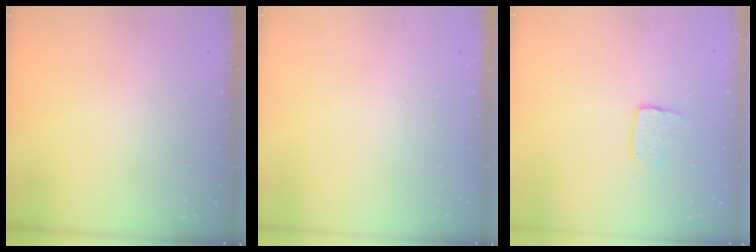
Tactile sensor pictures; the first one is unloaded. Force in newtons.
{"total": 0.0}
{"total": 6.3, "press": 6.3, "slide": 0.2}